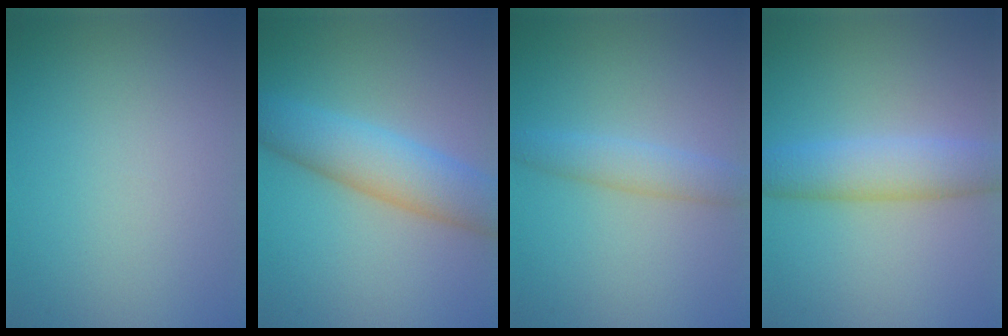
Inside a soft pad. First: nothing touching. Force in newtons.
{"total": 6.0, "press": 6.0, "slide": 0.2}
{"total": 2.5, "press": 2.5, "slide": 0.1}
{"total": 4.8, "press": 4.8, "slide": 0.2}